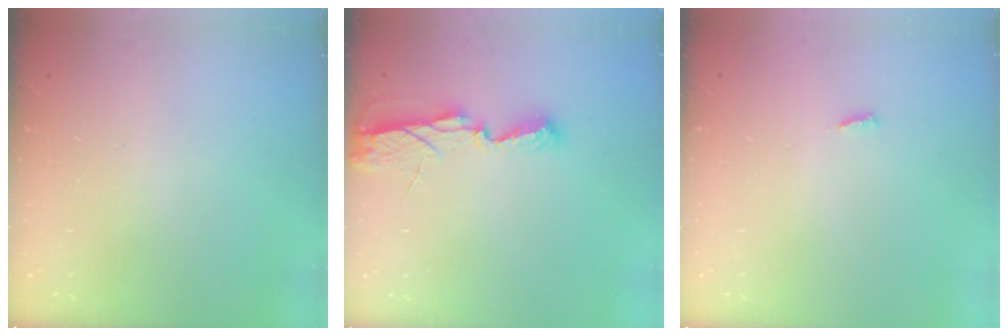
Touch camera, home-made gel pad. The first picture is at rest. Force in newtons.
{"total": 6.3, "press": 6.2, "slide": 0.4}
{"total": 3.0, "press": 3.0, "slide": 0.0}